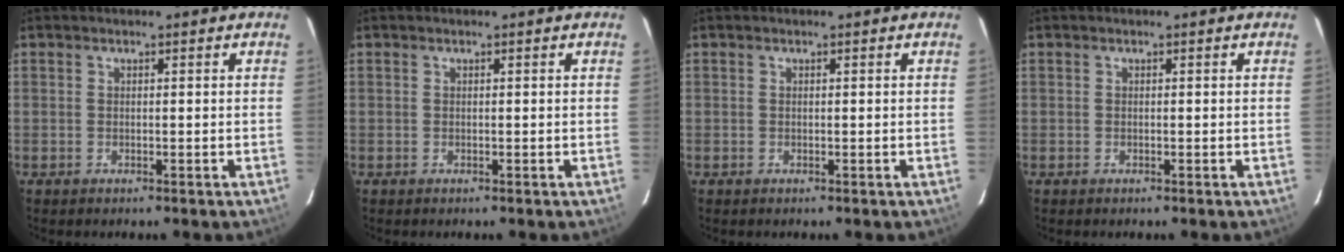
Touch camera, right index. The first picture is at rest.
{"total": 0.0}
{"total": 0.0}
{"total": 0.0}